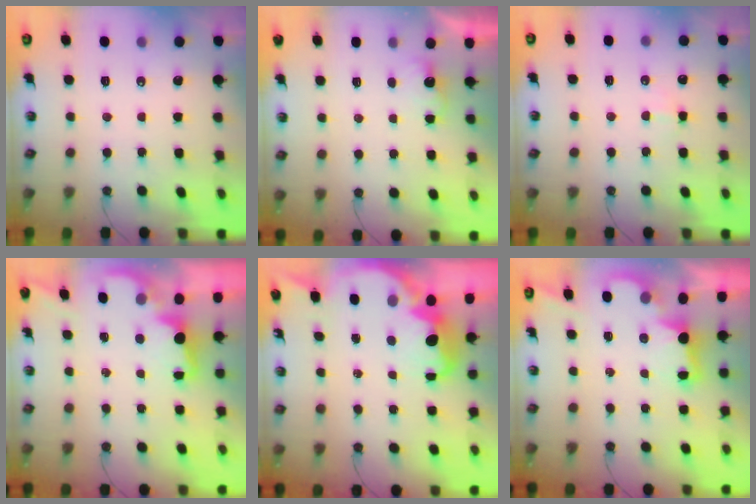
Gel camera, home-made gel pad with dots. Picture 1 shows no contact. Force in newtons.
{"total": 2.2, "press": 2.1, "slide": 0.8}
{"total": 2.2, "press": 2.1, "slide": 0.8}
{"total": 1.9, "press": 1.7, "slide": 0.8}
{"total": 5.3, "press": 5.3, "slide": 0.3}
{"total": 2.4, "press": 2.3, "slide": 0.7}